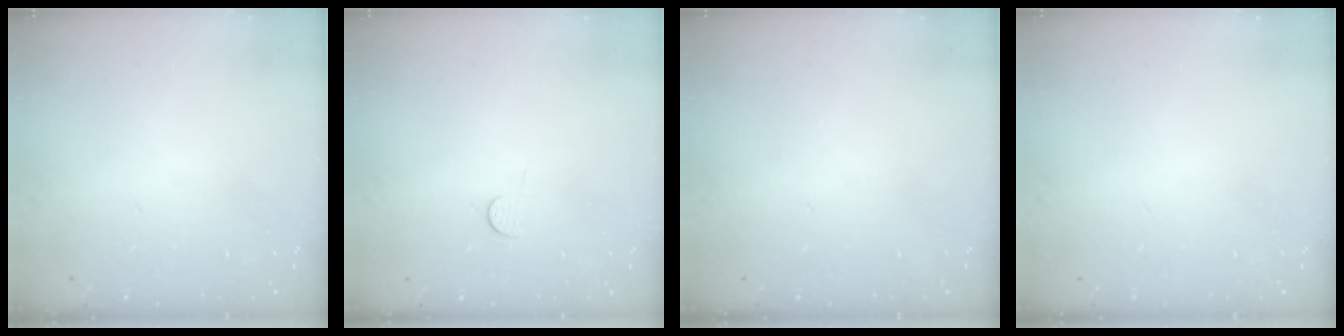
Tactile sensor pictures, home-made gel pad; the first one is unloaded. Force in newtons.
{"total": 2.8, "press": 2.8, "slide": 0.4}
{"total": 0.0}
{"total": 0.0}